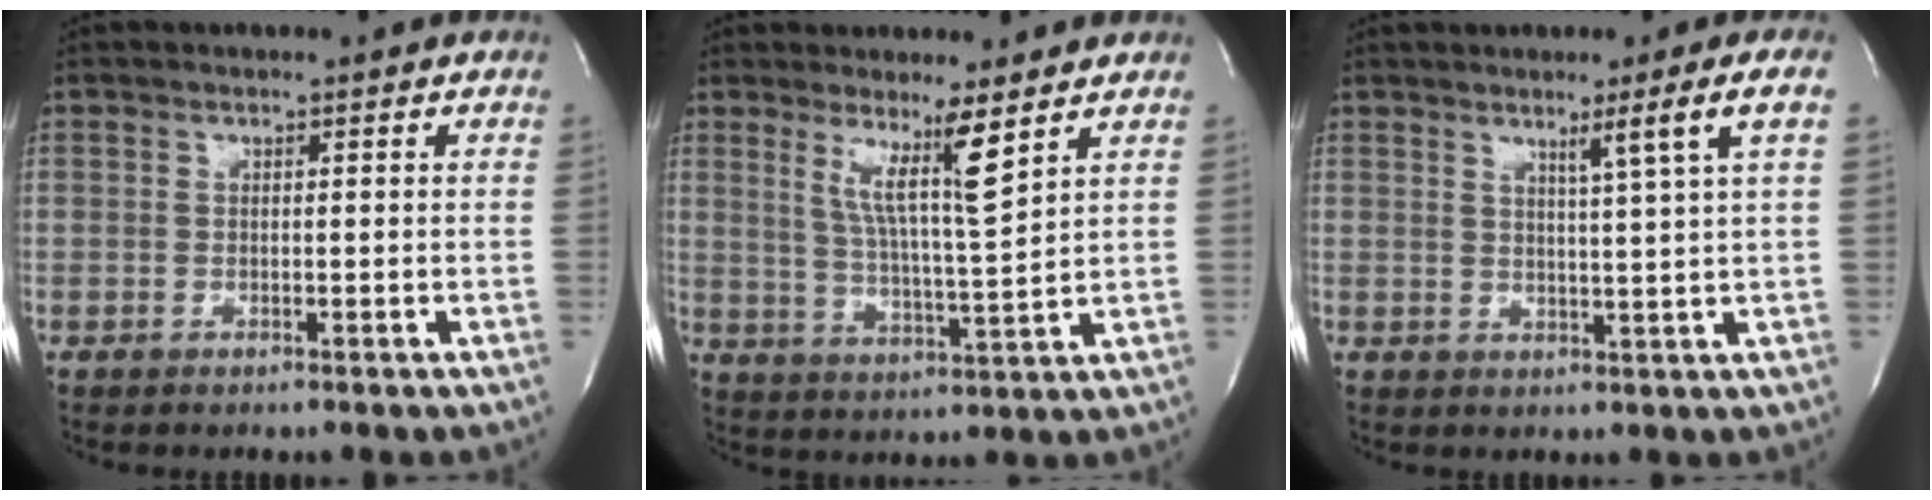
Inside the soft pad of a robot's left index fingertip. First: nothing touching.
{"total": 7.1, "force": [4.2, -1.0, 5.7], "torque": [-0.102, -0.020, 0.075]}
{"total": 5.5, "force": [2.6, -2.2, 4.3], "torque": [-0.071, -0.022, 0.046]}